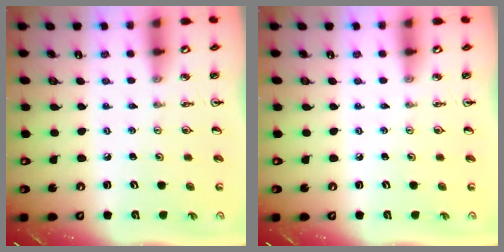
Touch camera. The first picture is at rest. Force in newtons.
{"total": 0.0}